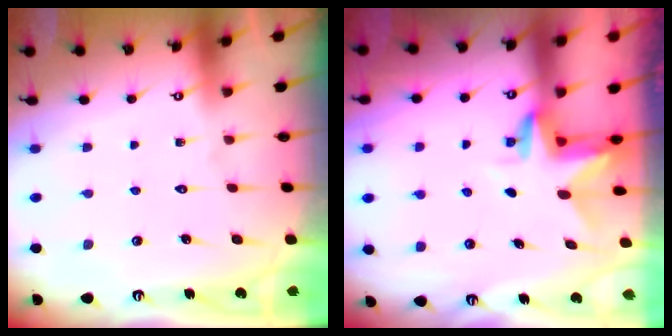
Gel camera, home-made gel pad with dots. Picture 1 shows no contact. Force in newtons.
{"total": 3.0, "press": 3.0, "slide": 0.2}